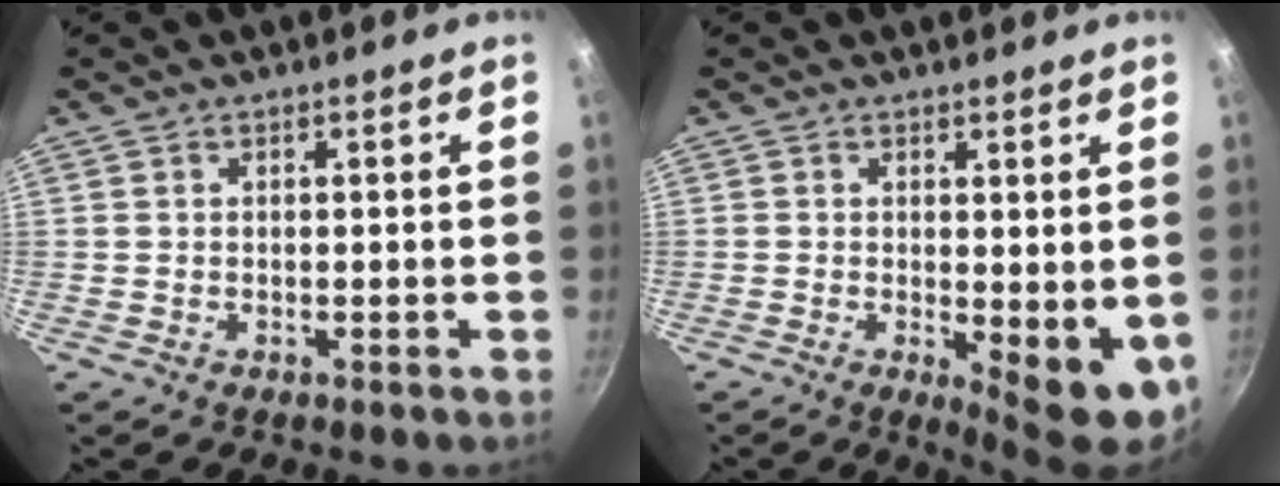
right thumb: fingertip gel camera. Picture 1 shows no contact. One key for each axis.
{"total": 8.2, "fx": -0.4, "fy": 3.1, "fz": 7.6, "tx": -0.085, "ty": -0.012, "tz": 0.003}